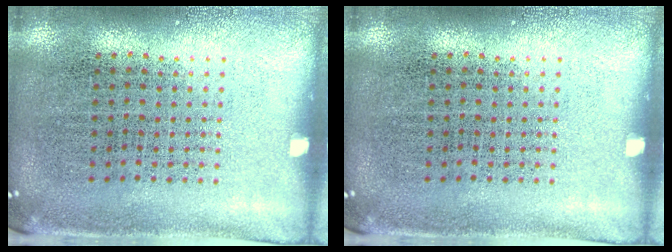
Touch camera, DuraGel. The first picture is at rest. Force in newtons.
{"total": 0.0}